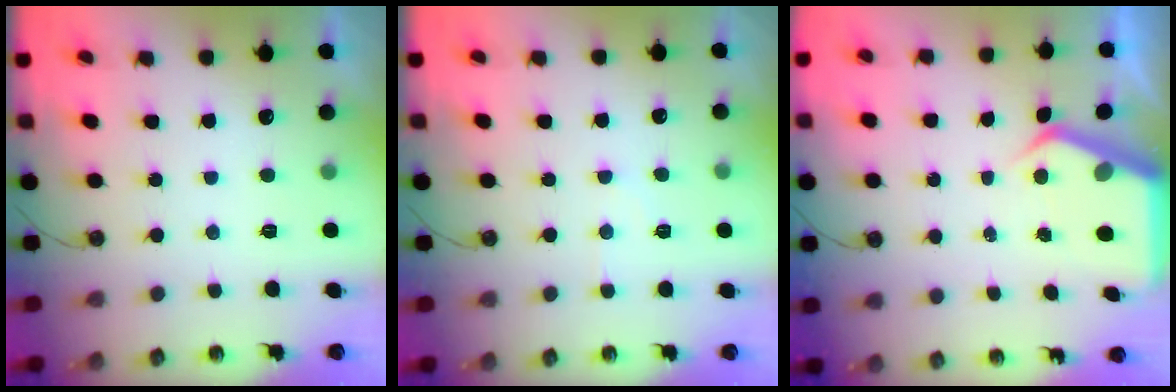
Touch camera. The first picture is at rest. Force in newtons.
{"total": 5.3, "press": 5.3, "slide": 0.7}
{"total": 5.2, "press": 5.2, "slide": 0.3}